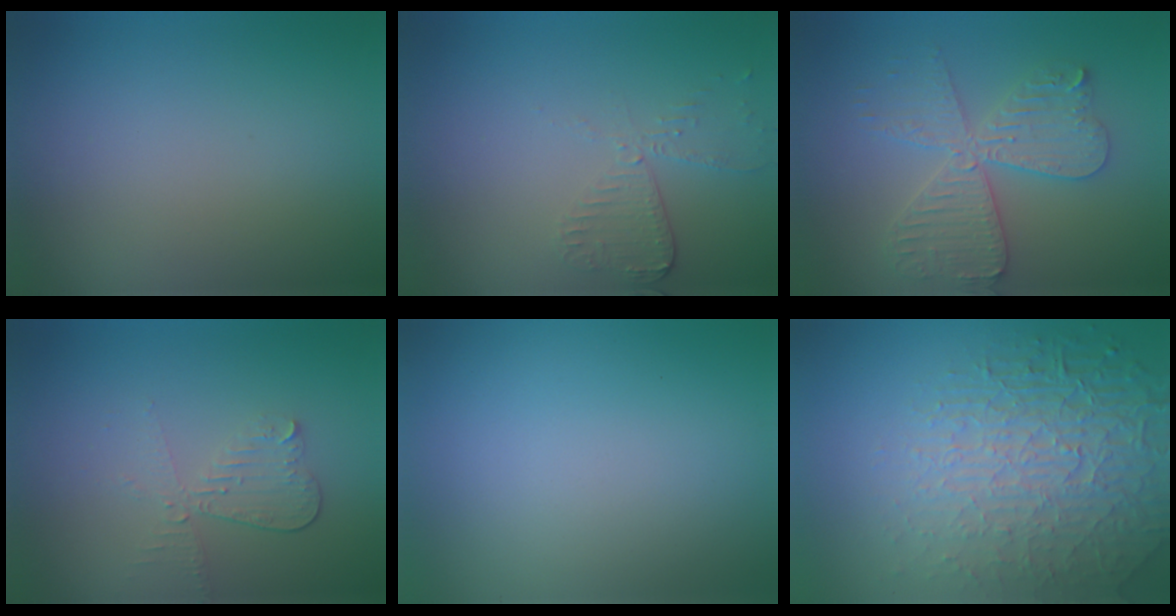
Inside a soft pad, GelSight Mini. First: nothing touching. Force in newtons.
{"total": 2.5, "press": 2.3, "slide": 1.2}
{"total": 5.7, "press": 5.7, "slide": 0.9}
{"total": 3.0, "press": 2.6, "slide": 1.4}
{"total": 0.0}
{"total": 8.2, "press": 5.7, "slide": 5.9}